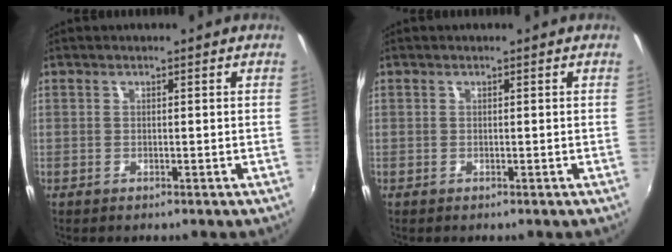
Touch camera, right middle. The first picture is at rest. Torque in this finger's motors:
{"motor_torque": [-0.14, 0.19, -0.01, 0.00]}